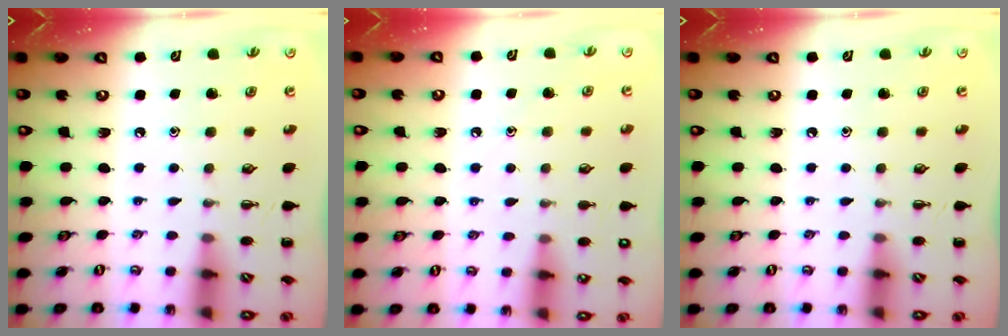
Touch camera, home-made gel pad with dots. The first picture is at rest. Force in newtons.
{"total": 8.3, "press": 8.0, "slide": 2.3}
{"total": 0.0}